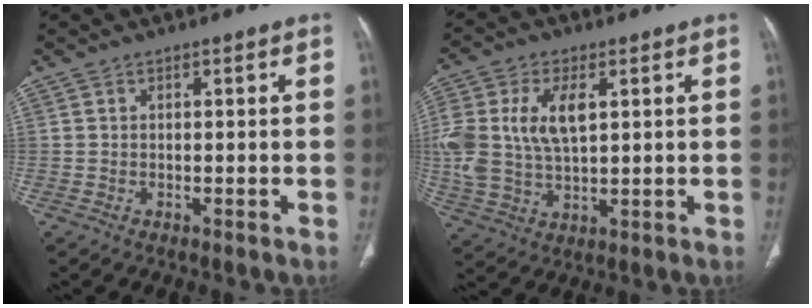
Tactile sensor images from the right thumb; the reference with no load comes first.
{"total": 14.2, "force": [3.0, 8.0, 11.3], "torque": [-0.256, 0.003, 0.063]}